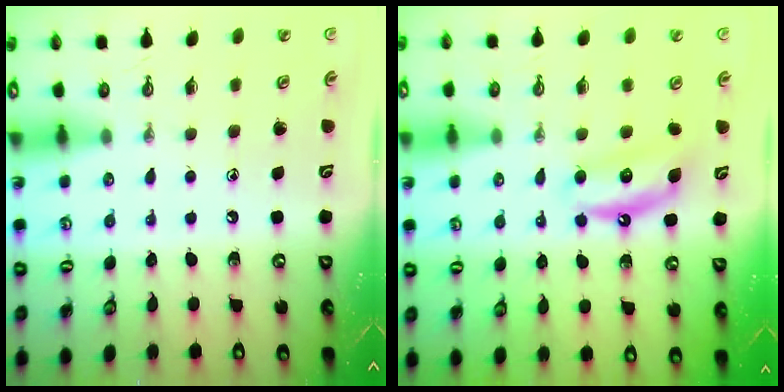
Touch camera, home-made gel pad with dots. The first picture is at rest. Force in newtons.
{"total": 6.0, "press": 6.0, "slide": 0.7}